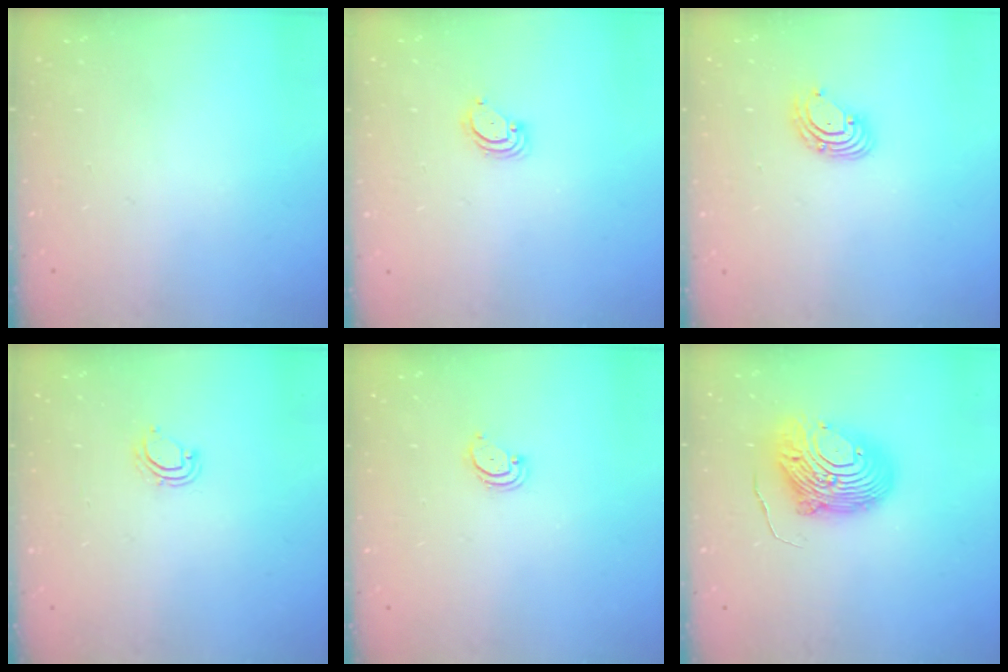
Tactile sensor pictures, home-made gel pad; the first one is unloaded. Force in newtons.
{"total": 3.4, "press": 3.3, "slide": 0.3}
{"total": 4.8, "press": 4.7, "slide": 0.5}
{"total": 4.8, "press": 4.8, "slide": 0.4}
{"total": 2.2, "press": 2.2, "slide": 0.3}
{"total": 13.5, "press": 13.4, "slide": 1.4}